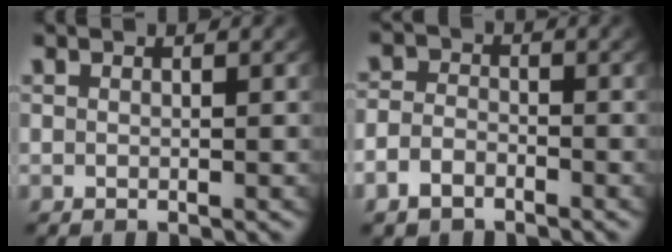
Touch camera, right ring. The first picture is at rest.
{"total": 3.4, "force": [-2.2, 2.4, 0.9], "torque": [-0.030, -0.017, -0.035]}